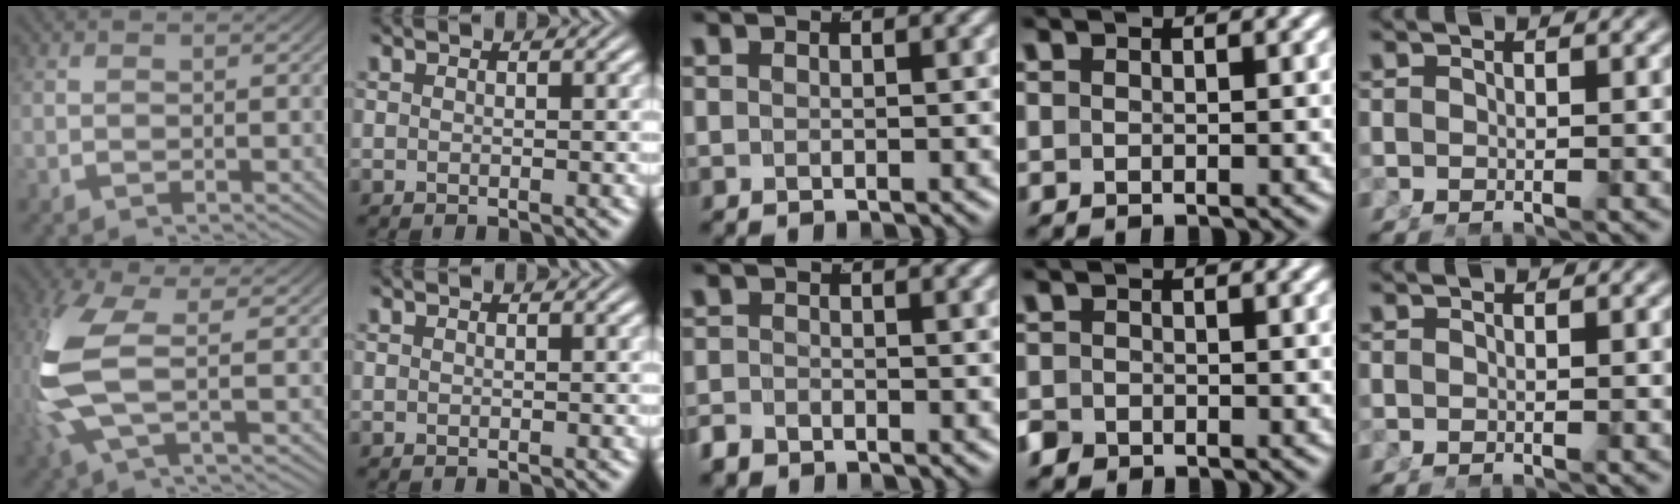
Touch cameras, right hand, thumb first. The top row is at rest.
{"thumb": {"total": 9.2, "force": [0.3, 4.2, 8.2], "torque": [-0.214, -0.011, 0.020]}, "middle": {"total": 1.6, "force": [-1.5, 0.5, 0.1], "torque": [0.003, -0.011, -0.025]}, "ring": {"total": 1.8, "force": [-1.5, 0.9, 0.0], "torque": [-0.007, -0.016, -0.020]}}